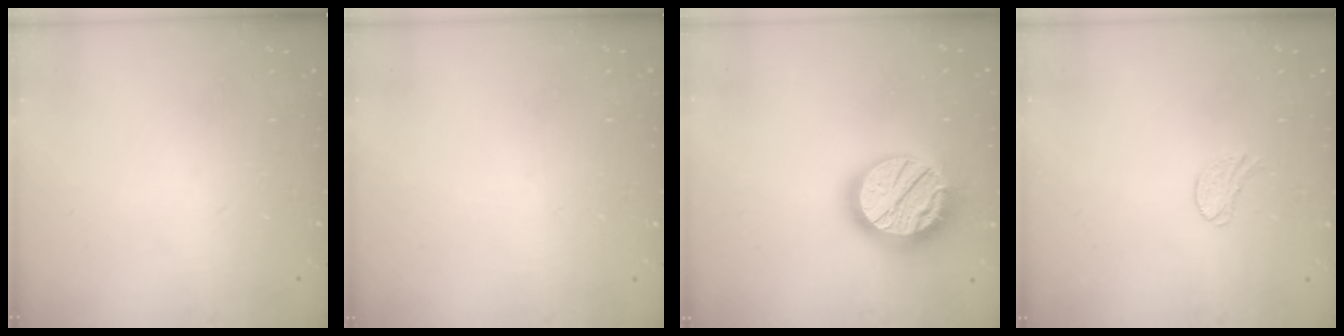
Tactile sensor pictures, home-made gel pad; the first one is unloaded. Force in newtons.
{"total": 0.5, "press": 0.5, "slide": 0.1}
{"total": 20.2, "press": 20.2, "slide": 1.5}
{"total": 5.3, "press": 5.3, "slide": 0.5}